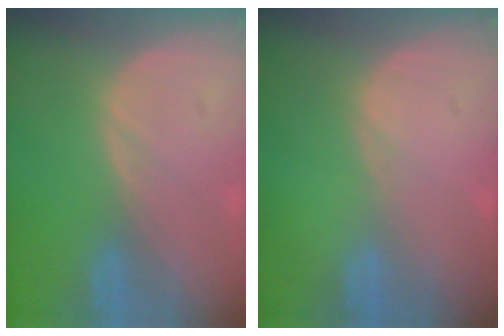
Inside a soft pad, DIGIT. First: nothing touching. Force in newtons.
{"total": 0.0}